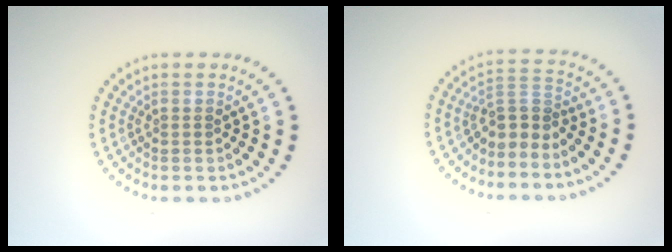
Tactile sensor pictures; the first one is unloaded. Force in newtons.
{"total": 2.7, "press": 2.0, "slide": 1.9}